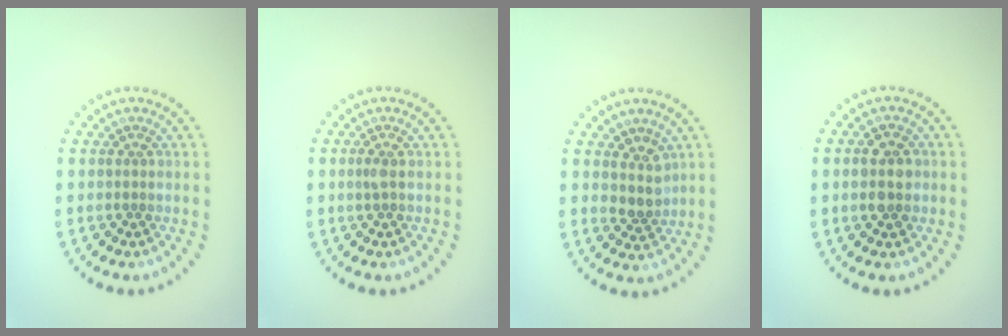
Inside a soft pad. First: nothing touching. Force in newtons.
{"total": 0.6, "press": 0.5, "slide": 0.4}
{"total": 2.1, "press": 1.6, "slide": 1.3}
{"total": 2.7, "press": 2.7, "slide": 0.2}